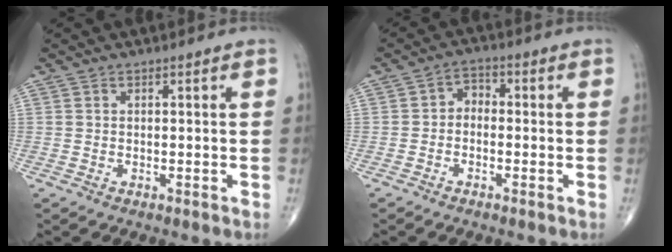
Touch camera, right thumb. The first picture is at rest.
{"total": 3.2, "force": [-0.7, 2.4, 2.0], "torque": [-0.017, 0.021, -0.028]}